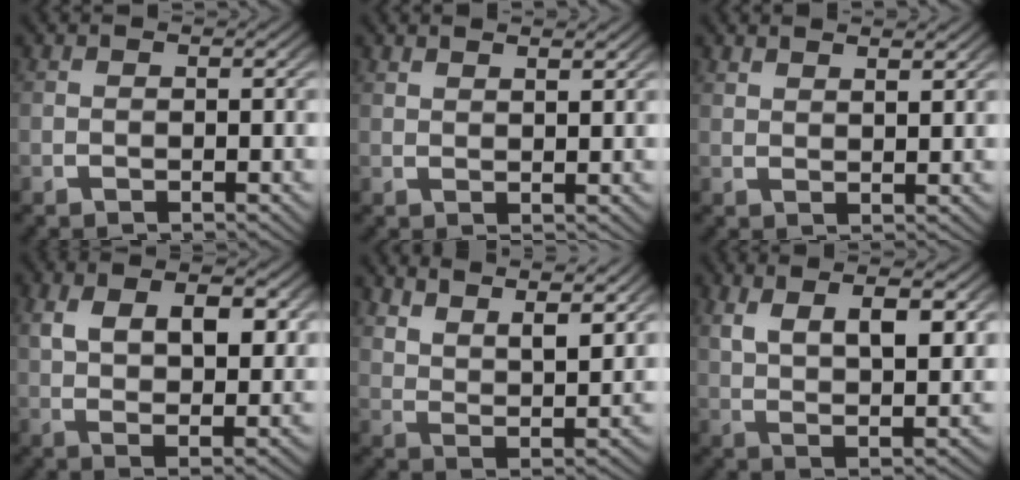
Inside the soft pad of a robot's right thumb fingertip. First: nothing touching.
{"total": 1.7, "force": [1.6, 0.0, 0.4], "torque": [-0.006, 0.000, 0.033]}
{"total": 2.0, "force": [1.9, 0.1, 0.5], "torque": [-0.008, -0.001, 0.040]}
{"total": 5.7, "force": [1.6, 2.8, 4.7], "torque": [-0.080, -0.005, 0.039]}
{"total": 5.8, "force": [4.5, 1.9, 3.0], "torque": [-0.050, -0.006, 0.085]}
{"total": 6.6, "force": [2.5, 2.8, 5.5], "torque": [-0.096, -0.003, 0.055]}